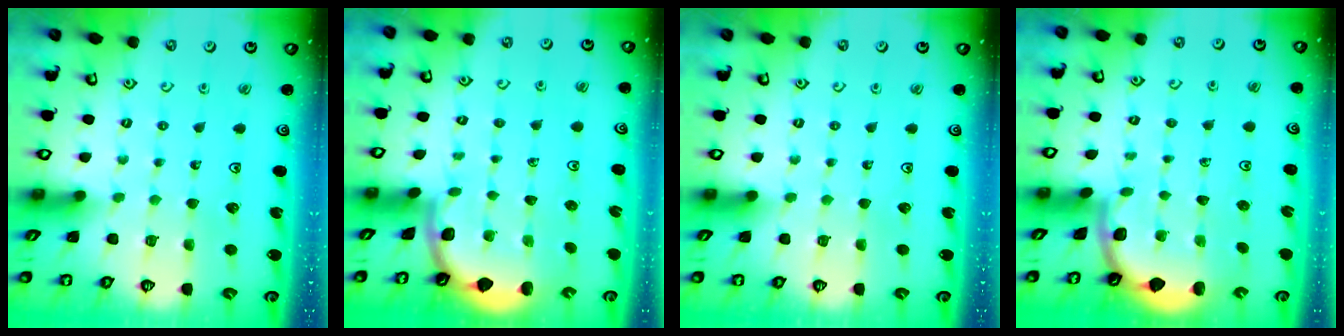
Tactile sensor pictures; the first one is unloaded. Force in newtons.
{"total": 1.9, "press": 1.9, "slide": 0.0}
{"total": 0.0}
{"total": 1.9, "press": 1.9, "slide": 0.0}